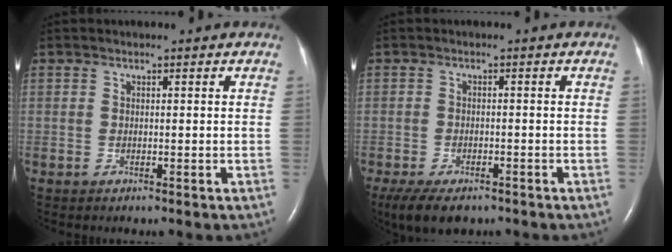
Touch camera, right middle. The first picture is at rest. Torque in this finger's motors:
{"motor_torque": [0.59, -0.38, 0.14, 0.03]}